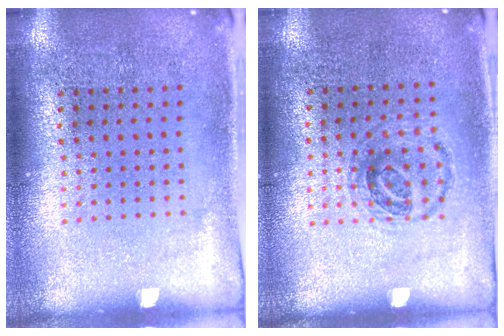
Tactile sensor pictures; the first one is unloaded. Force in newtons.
{"total": 0.9, "press": 0.8, "slide": 0.4}